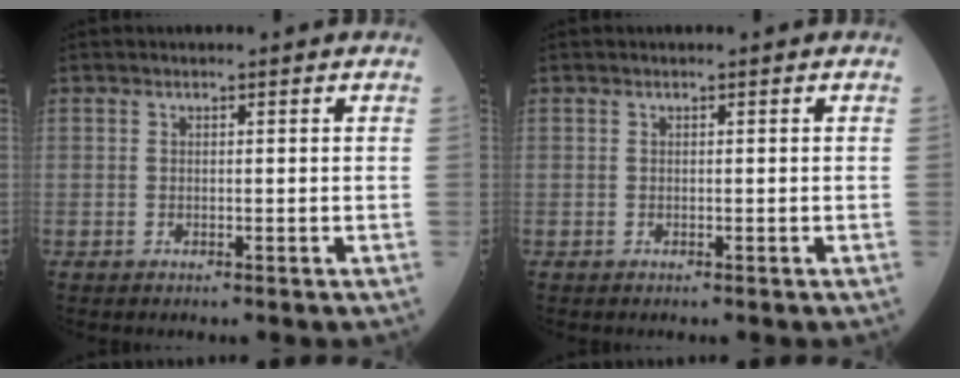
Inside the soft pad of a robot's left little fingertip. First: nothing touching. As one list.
[{"total": 0.0}]